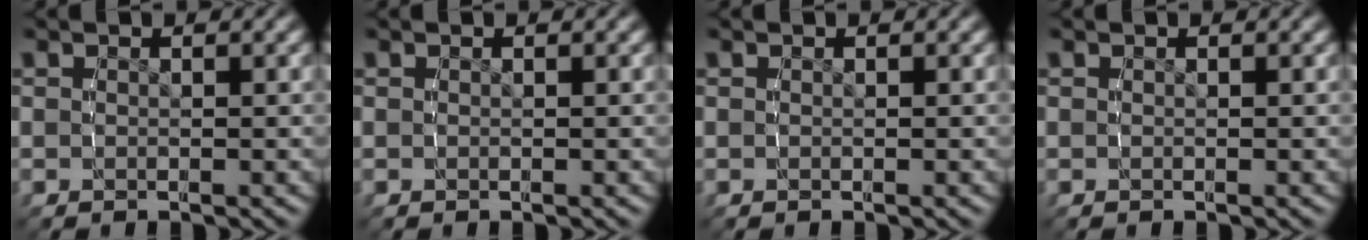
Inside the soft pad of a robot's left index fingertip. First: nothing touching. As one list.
[{"total": 0.0}, {"total": 0.0}, {"total": 0.0}]